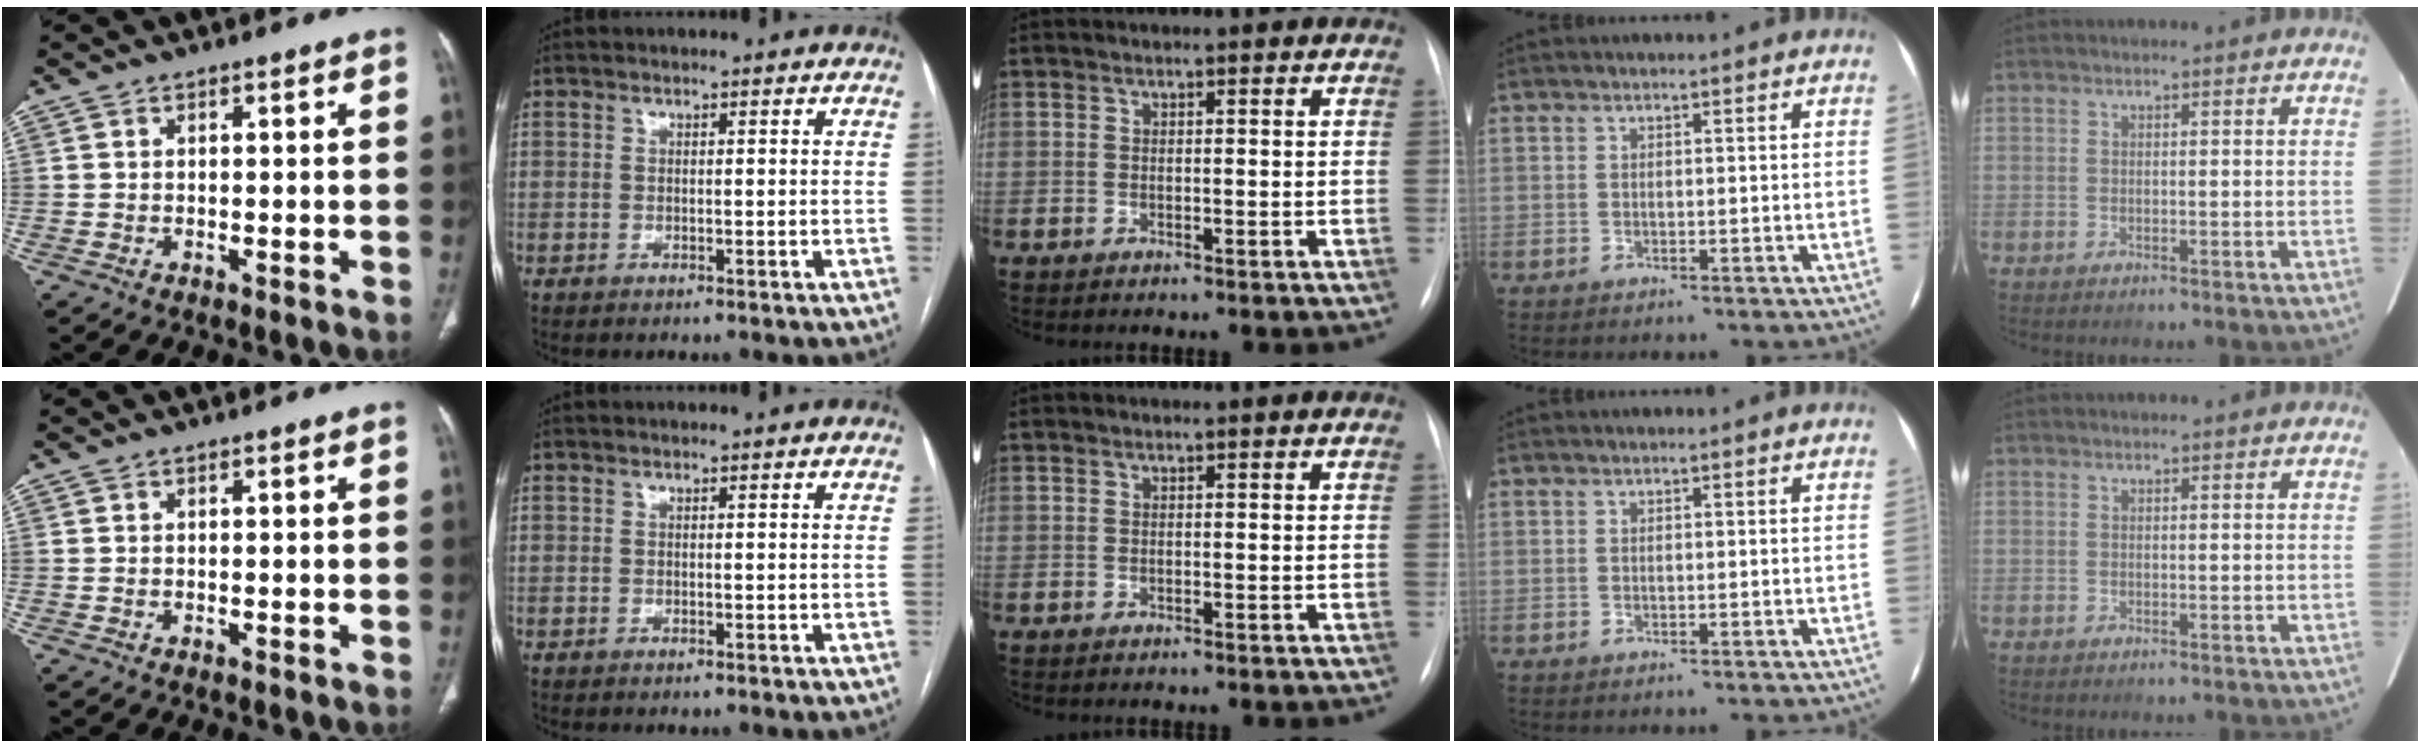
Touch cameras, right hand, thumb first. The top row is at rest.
{}